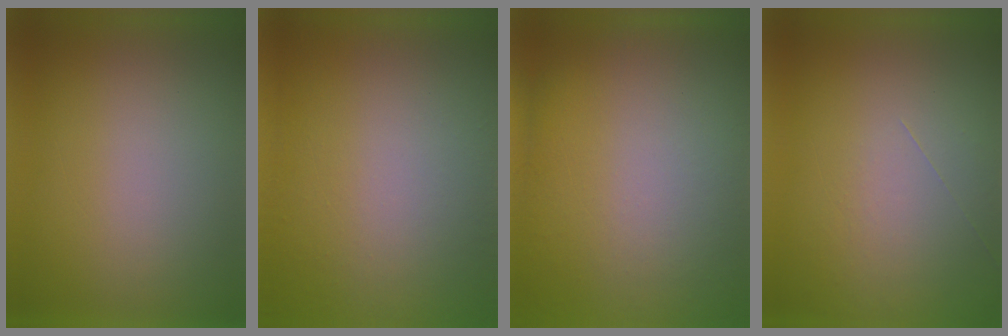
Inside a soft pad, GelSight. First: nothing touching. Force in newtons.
{"total": 5.2}
{"total": 5.7}
{"total": 1.2}